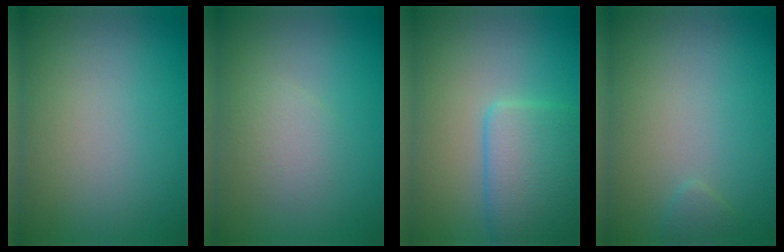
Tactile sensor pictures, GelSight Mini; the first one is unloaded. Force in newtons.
{"total": 1.7, "press": 1.7, "slide": 0.0}
{"total": 4.7, "press": 4.7, "slide": 0.2}
{"total": 0.6, "press": 0.6, "slide": 0.1}